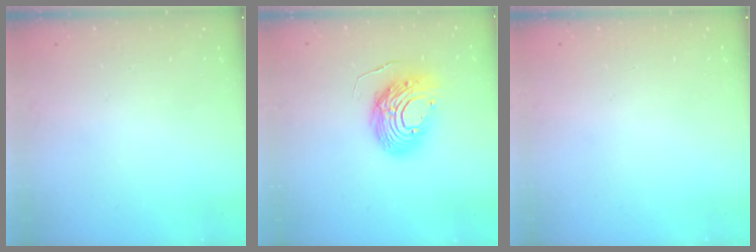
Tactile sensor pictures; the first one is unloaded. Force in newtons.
{"total": 12.5, "press": 12.4, "slide": 0.9}
{"total": 0.0}